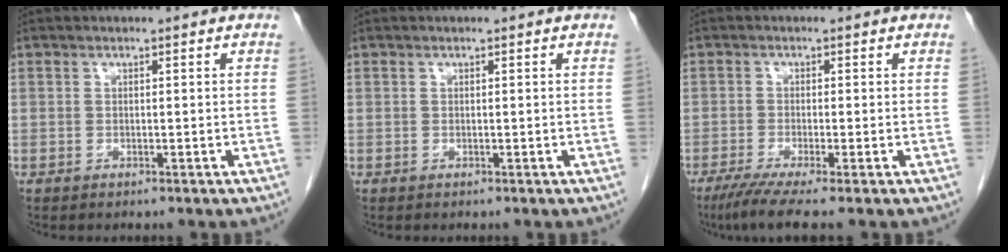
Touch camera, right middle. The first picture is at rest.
{"total": 0.0}
{"total": 5.2, "force": [-3.7, -0.3, 3.7], "torque": [-0.062, -0.016, -0.068]}